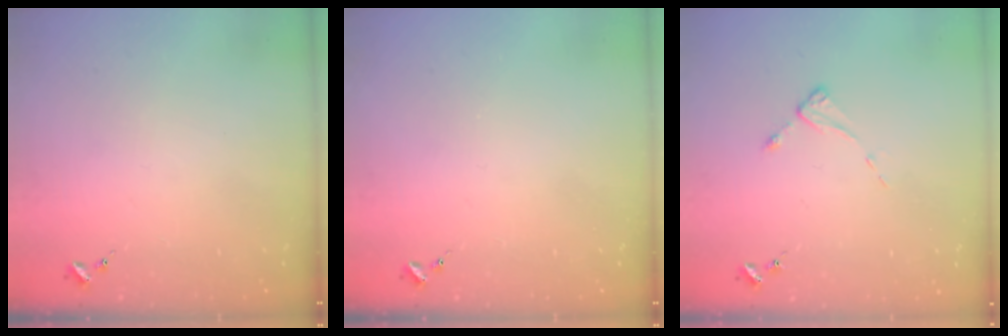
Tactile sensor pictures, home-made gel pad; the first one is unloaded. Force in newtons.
{"total": 0.0}
{"total": 2.6, "press": 2.6, "slide": 0.4}